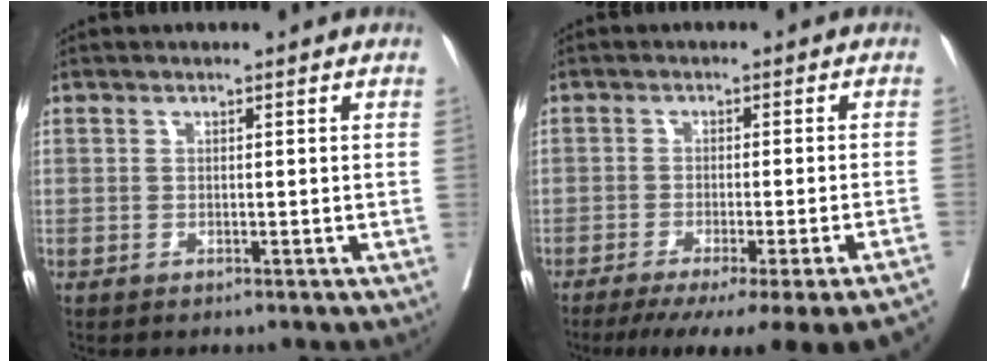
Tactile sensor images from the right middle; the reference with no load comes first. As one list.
[{"total": 18.8, "force": [-15.9, -0.6, 10.1], "torque": [-0.083, -0.046, -0.209]}]